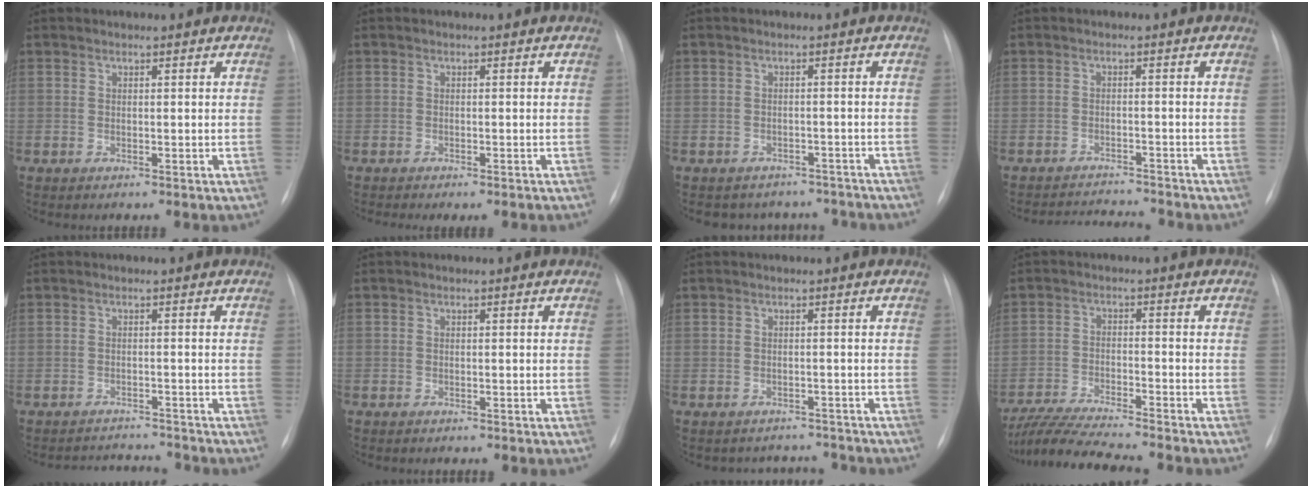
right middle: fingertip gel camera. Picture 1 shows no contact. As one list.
[{"total": 2.4, "force": [-2.0, 0.7, 1.1], "torque": [-0.011, -0.004, -0.023]}, {"total": 8.0, "force": [-7.2, 3.5, 0.2], "torque": [0.004, 0.023, -0.076]}, {"total": 6.2, "force": [-6.2, -0.1, 0.5], "torque": [-0.011, -0.002, -0.096]}, {"total": 5.4, "force": [-5.4, 0.4, -0.1], "torque": [-0.001, 0.004, -0.079]}, {"total": 1.4, "force": [-1.1, 0.7, 0.5], "torque": [-0.012, 0.001, -0.013]}, {"total": 4.4, "force": [-4.1, 1.2, -1.1], "torque": [0.017, 0.018, -0.051]}, {"total": 12.8, "force": [-11.5, 0.1, 5.6], "torque": [-0.101, -0.016, -0.190]}]